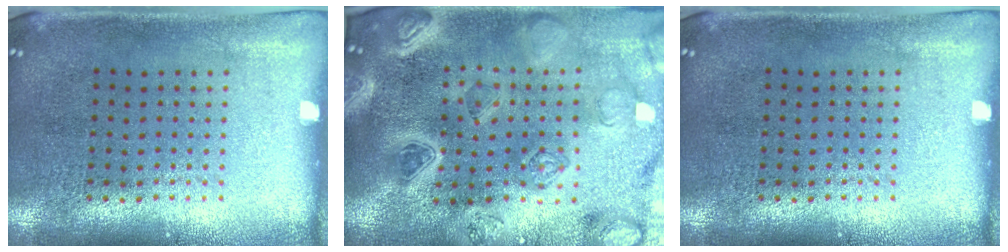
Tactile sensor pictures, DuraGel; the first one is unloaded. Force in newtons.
{"total": 4.2, "press": 3.7, "slide": 1.8}
{"total": 0.0}